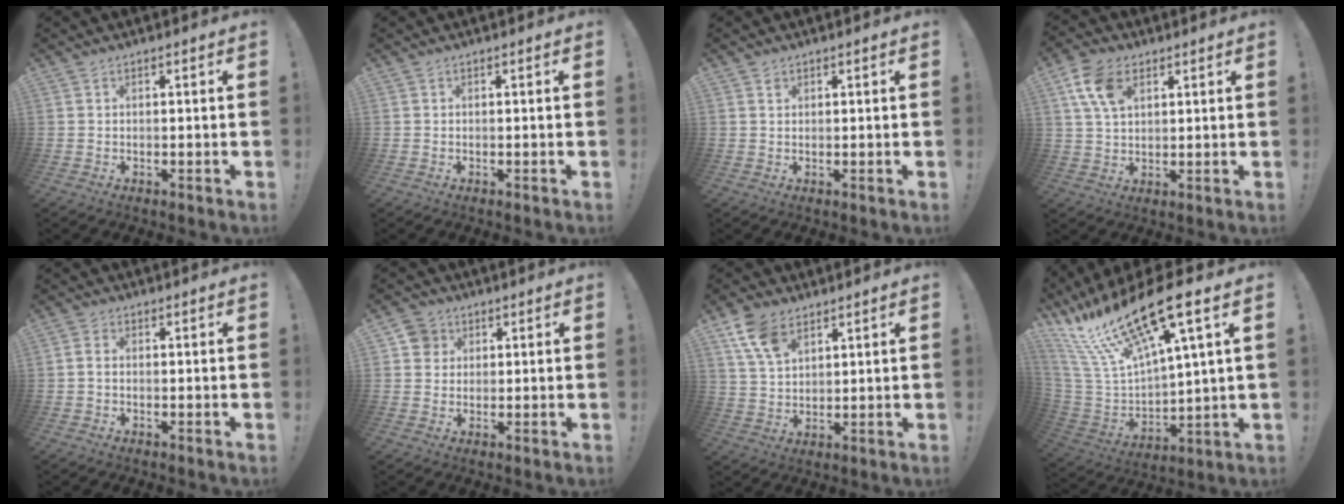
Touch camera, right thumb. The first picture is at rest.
{"total": 0.0}
{"total": 1.0, "force": [0.7, 0.6, 0.3], "torque": [0.011, -0.006, 0.010]}
{"total": 10.4, "force": [4.7, 6.5, 6.6], "torque": [-0.118, -0.008, 0.090]}
{"total": 1.6, "force": [-0.4, 1.2, 0.9], "torque": [-0.020, 0.007, -0.007]}
{"total": 5.3, "force": [1.9, 4.8, 1.3], "torque": [-0.020, 0.000, 0.037]}
{"total": 9.4, "force": [5.6, 5.3, 5.2], "torque": [-0.098, -0.016, 0.111]}
{"total": 23.3, "force": [15.9, 7.2, 15.5], "torque": [-0.291, -0.107, 0.283]}